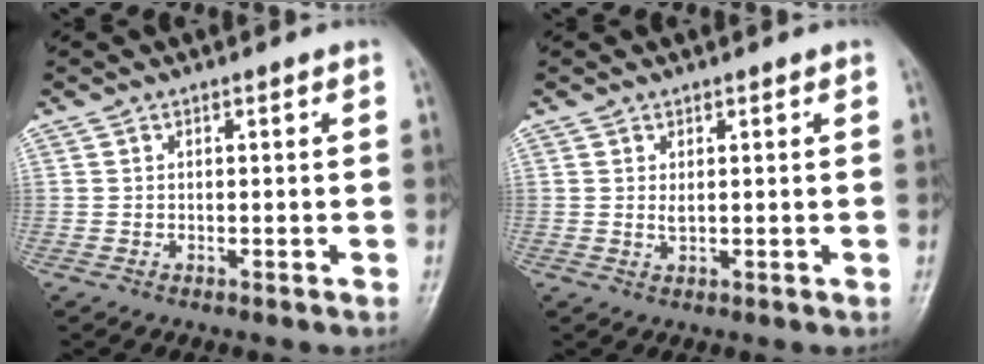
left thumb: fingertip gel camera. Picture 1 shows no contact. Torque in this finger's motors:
{"motor_torque": [0.02, 0.02, 0.09, -0.02, 0.01]}